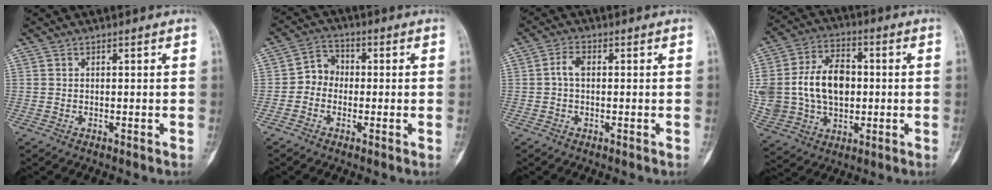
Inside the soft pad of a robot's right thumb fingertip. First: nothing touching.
{"total": 4.9, "force": [-0.9, 4.2, 2.3], "torque": [-0.017, 0.019, -0.032]}
{"total": 2.8, "force": [0.0, 1.6, 2.2], "torque": [-0.045, 0.009, -0.004]}
{"total": 19.9, "force": [0.6, 14.2, 14.0], "torque": [-0.275, 0.019, 0.026]}